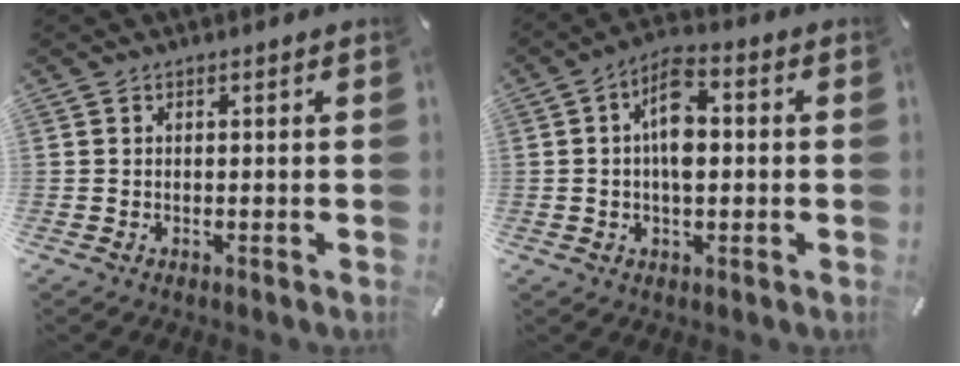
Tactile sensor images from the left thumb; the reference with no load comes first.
{"total": 8.5, "force": [0.4, 4.6, 7.1], "torque": [-0.121, 0.010, 0.005]}